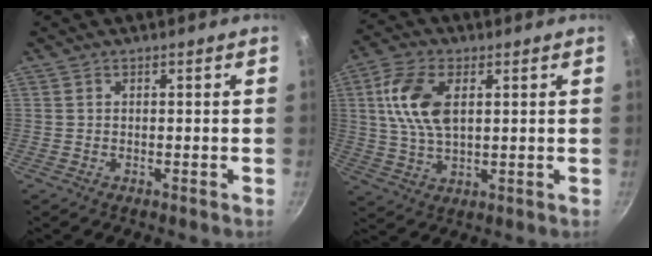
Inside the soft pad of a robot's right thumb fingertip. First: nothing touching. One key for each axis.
{"total": 11.1, "fx": 2.7, "fy": 6.0, "fz": 8.9, "tx": -0.168, "ty": 0.003, "tz": 0.048}